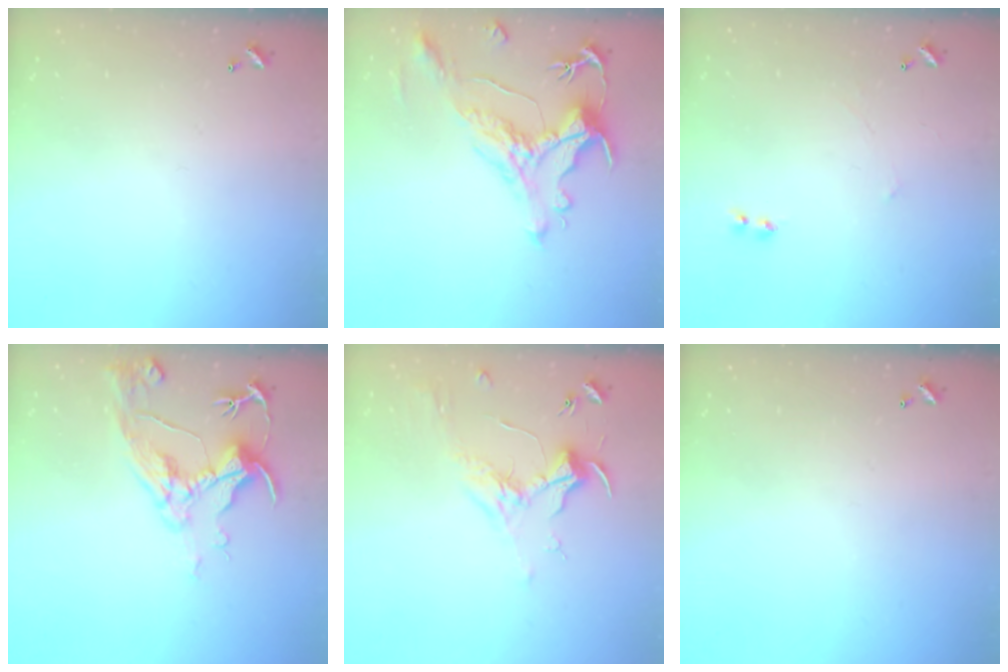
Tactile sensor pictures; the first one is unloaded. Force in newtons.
{"total": 1.2, "press": 0.2, "slide": 1.2}
{"total": 2.3, "press": 2.3, "slide": 0.3}
{"total": 9.6, "press": 9.5, "slide": 1.5}
{"total": 1.8, "press": 1.7, "slide": 0.8}
{"total": 0.0}